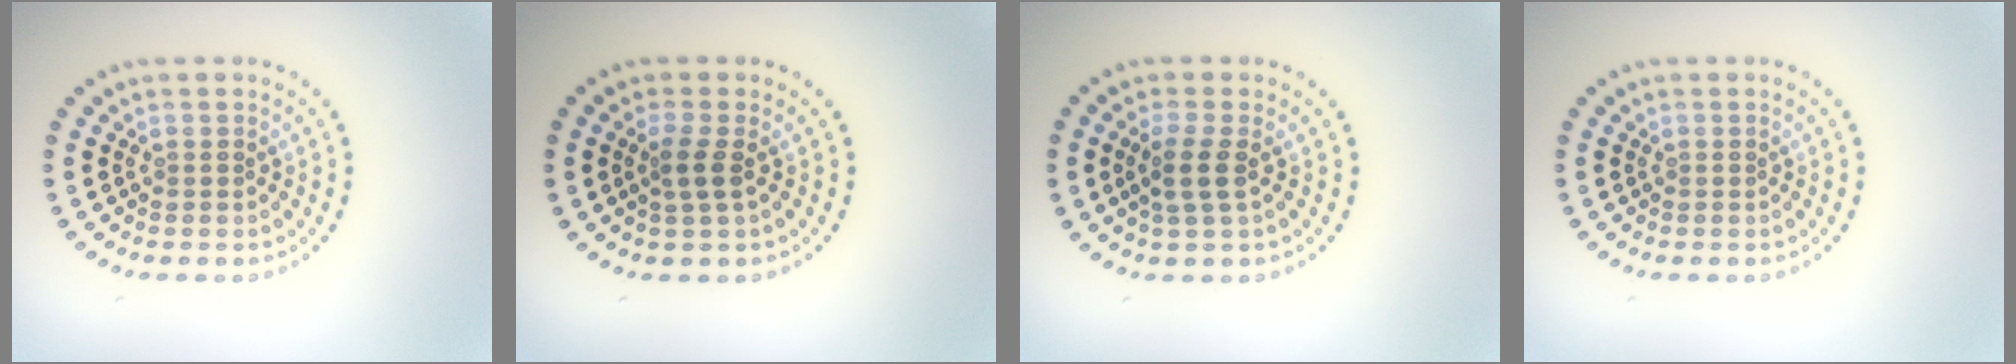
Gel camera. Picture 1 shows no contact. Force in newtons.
{"total": 1.7, "press": 1.3, "slide": 1.1}
{"total": 2.3, "press": 2.0, "slide": 1.1}
{"total": 0.0}